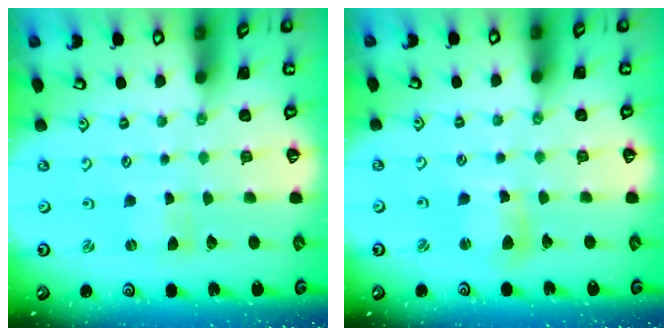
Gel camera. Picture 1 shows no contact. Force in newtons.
{"total": 6.8, "press": 6.7, "slide": 1.1}